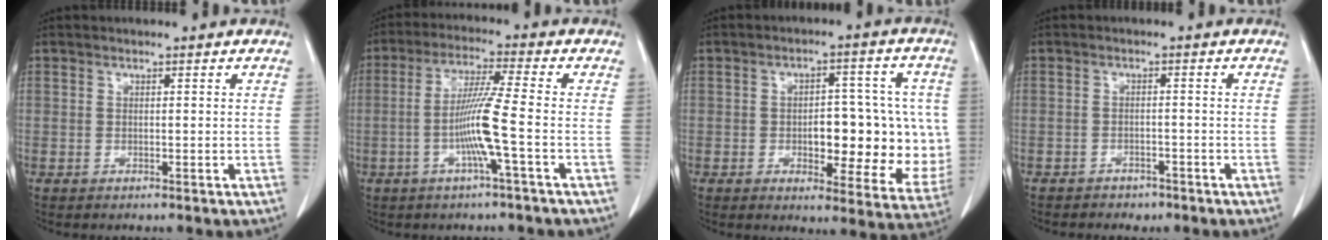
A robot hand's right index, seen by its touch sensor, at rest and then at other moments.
{"total": 8.3, "force": [-2.2, -1.2, 7.9], "torque": [-0.158, -0.003, -0.043]}
{"total": 13.9, "force": [-1.0, 6.2, 12.5], "torque": [-0.144, 0.019, -0.001]}
{"total": 3.5, "force": [-2.8, 1.9, 0.7], "torque": [-0.015, 0.005, -0.034]}